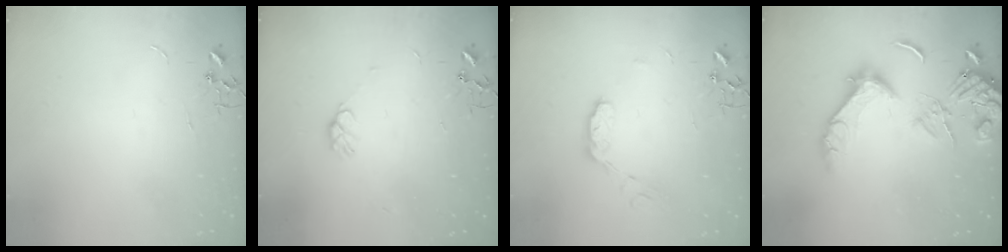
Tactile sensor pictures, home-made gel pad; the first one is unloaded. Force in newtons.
{"total": 5.2, "press": 5.1, "slide": 0.8}
{"total": 8.0, "press": 8.0, "slide": 0.5}
{"total": 14.9, "press": 14.7, "slide": 2.0}